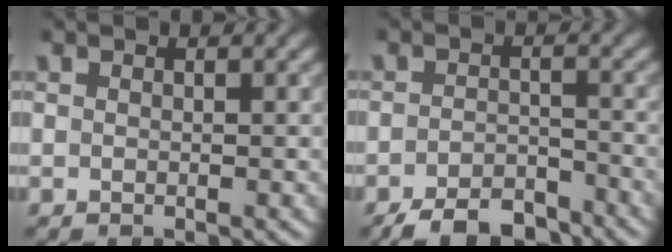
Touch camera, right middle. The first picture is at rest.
{"total": 5.6, "force": [-4.6, 2.0, 2.5], "torque": [-0.034, -0.005, -0.074]}